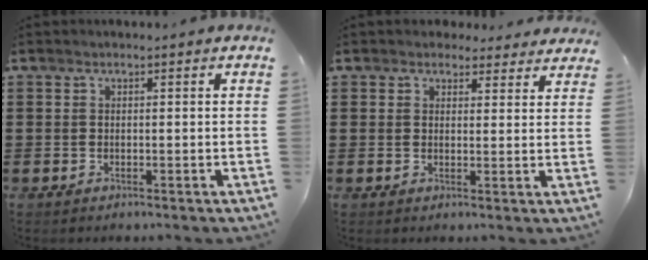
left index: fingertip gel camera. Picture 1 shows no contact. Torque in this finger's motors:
{"motor_torque": [1.27, -0.87, 0.61, 0.03]}